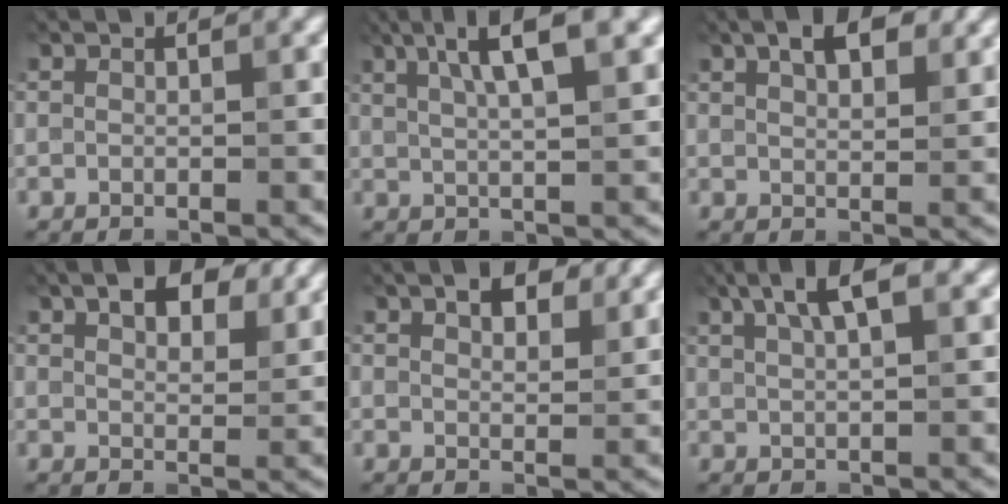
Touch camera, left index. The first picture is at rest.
{"total": 6.5, "force": [3.0, 1.5, 5.6], "torque": [-0.084, 0.018, 0.045]}
{"total": 4.8, "force": [2.6, 2.1, 3.4], "torque": [-0.048, 0.018, 0.029]}
{"total": 6.7, "force": [4.4, 2.9, 4.1], "torque": [-0.056, 0.013, 0.060]}
{"total": 4.6, "force": [3.2, 1.9, 2.7], "torque": [-0.034, 0.009, 0.038]}
{"total": 4.8, "force": [2.5, 1.3, 3.9], "torque": [-0.064, 0.015, 0.038]}